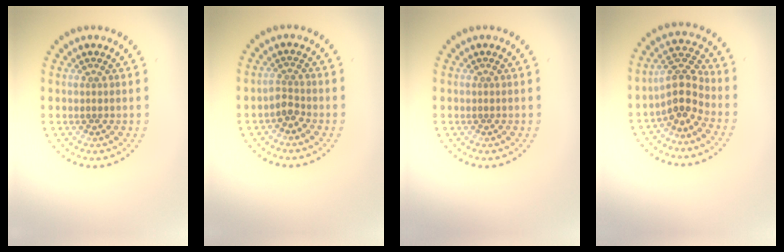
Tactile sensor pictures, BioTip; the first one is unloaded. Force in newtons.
{"total": 1.5, "press": 1.0, "slide": 1.1}
{"total": 0.0}
{"total": 3.4, "press": 2.7, "slide": 1.9}